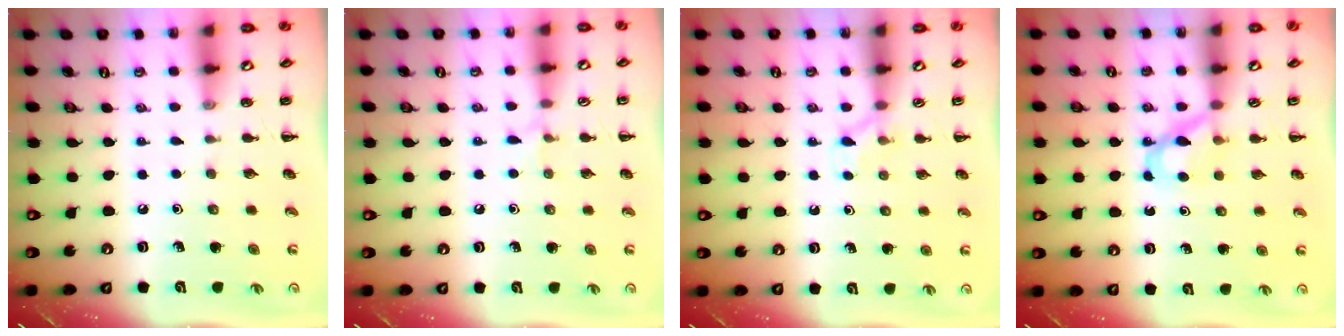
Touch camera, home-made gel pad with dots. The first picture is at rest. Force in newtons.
{"total": 4.4, "press": 4.1, "slide": 1.6}
{"total": 4.4, "press": 4.1, "slide": 1.6}
{"total": 4.5, "press": 4.3, "slide": 1.2}